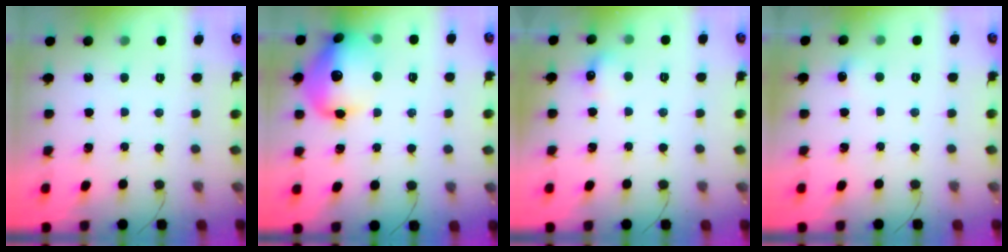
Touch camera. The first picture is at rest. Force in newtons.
{"total": 17.6, "press": 17.5, "slide": 1.8}
{"total": 5.9, "press": 5.7, "slide": 1.6}
{"total": 11.1, "press": 3.0, "slide": 10.7}